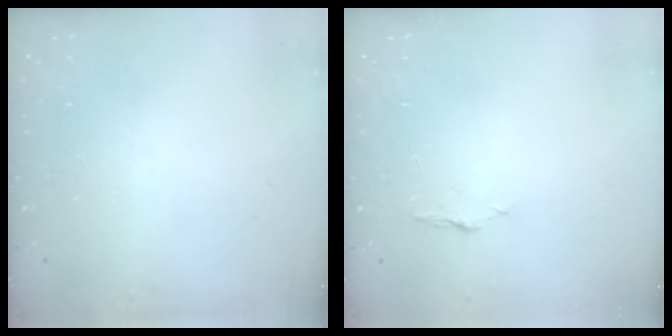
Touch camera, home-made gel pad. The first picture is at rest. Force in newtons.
{"total": 3.7, "press": 3.7, "slide": 0.5}